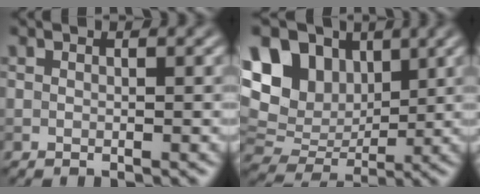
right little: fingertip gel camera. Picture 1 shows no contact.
{"total": 12.6, "force": [4.8, 9.3, 7.0], "torque": [-0.140, 0.037, 0.071]}